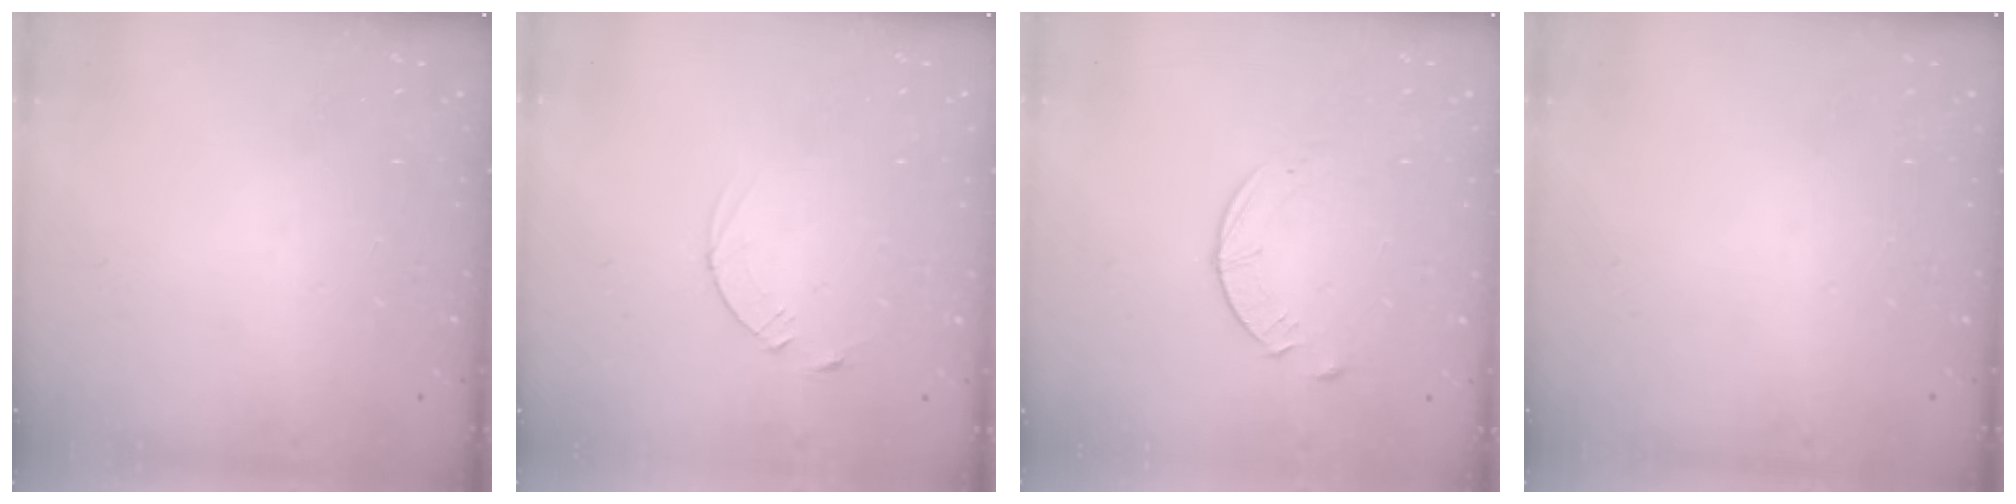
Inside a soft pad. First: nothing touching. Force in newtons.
{"total": 2.5, "press": 2.5, "slide": 0.3}
{"total": 5.6, "press": 5.6, "slide": 0.7}
{"total": 0.0}